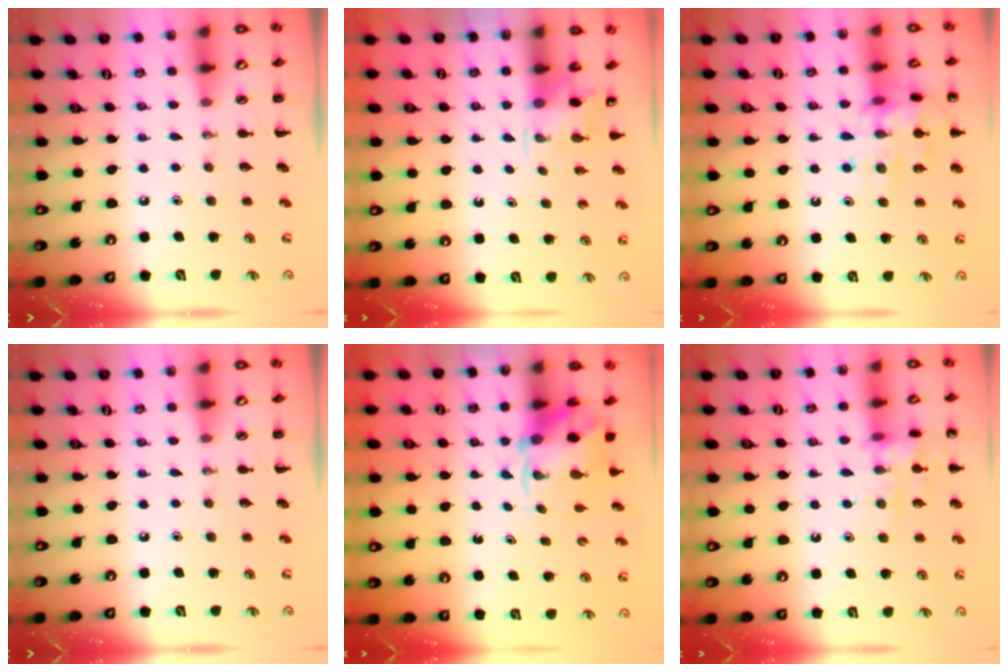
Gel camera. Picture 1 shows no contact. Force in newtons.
{"total": 2.6, "press": 2.5, "slide": 0.9}
{"total": 13.6, "press": 13.5, "slide": 1.4}
{"total": 0.0}
{"total": 4.4, "press": 4.2, "slide": 1.0}
{"total": 12.3, "press": 12.3, "slide": 0.9}